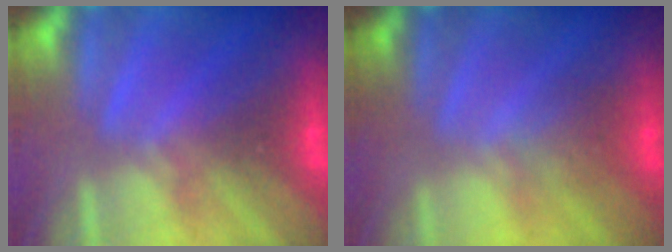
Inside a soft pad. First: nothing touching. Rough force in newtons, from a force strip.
{"total": 1.4}